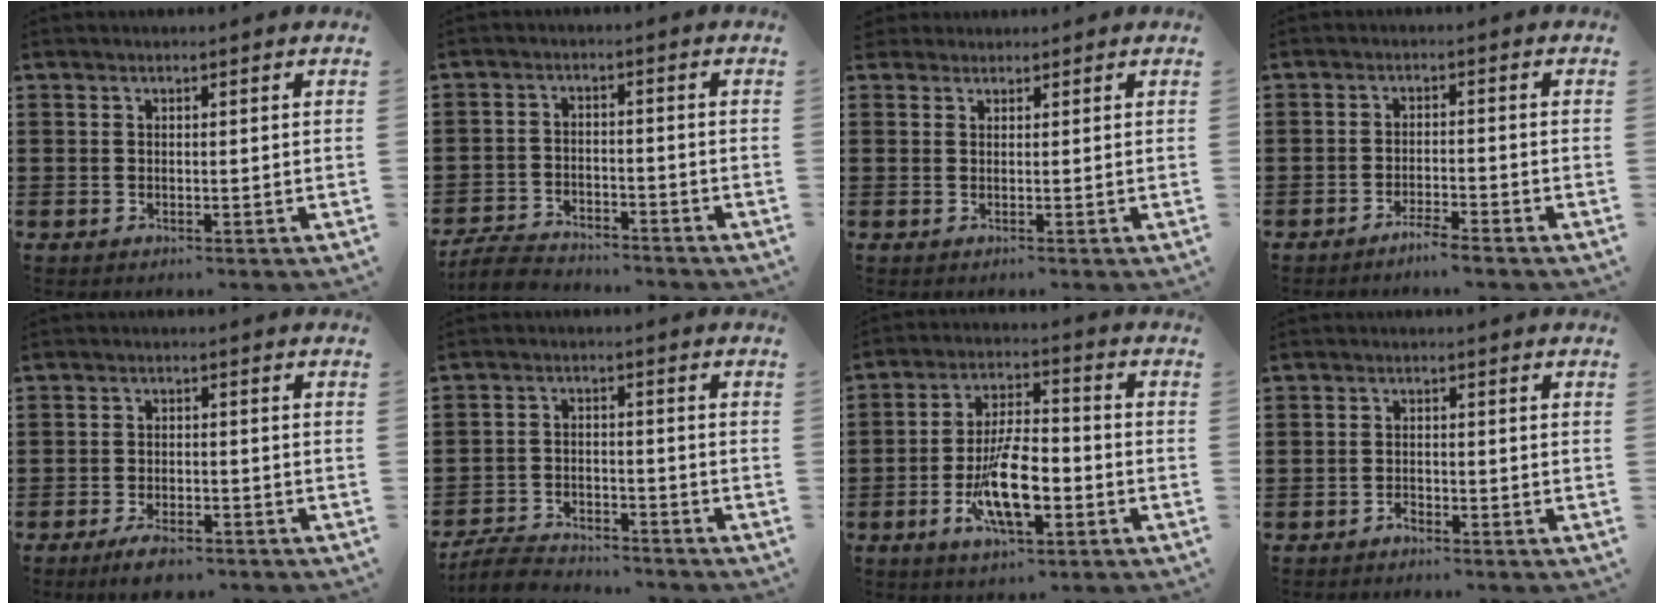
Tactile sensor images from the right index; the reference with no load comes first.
{"total": 5.3, "force": [-5.1, 1.0, 1.0], "torque": [-0.035, 0.003, -0.107]}
{"total": 1.3, "force": [1.0, 0.7, -0.2], "torque": [0.002, 0.005, 0.021]}
{"total": 2.7, "force": [-2.5, -0.2, 1.0], "torque": [-0.018, 0.004, -0.048]}
{"total": 3.2, "force": [-2.8, 0.7, 1.4], "torque": [-0.024, 0.009, -0.055]}
{"total": 5.4, "force": [-5.2, 1.0, 1.1], "torque": [-0.036, 0.004, -0.107]}
{"total": 11.2, "force": [-3.8, 4.2, 9.7], "torque": [-0.193, -0.002, -0.066]}
{"total": 1.3, "force": [-1.2, 0.4, 0.3], "torque": [-0.009, 0.002, -0.025]}